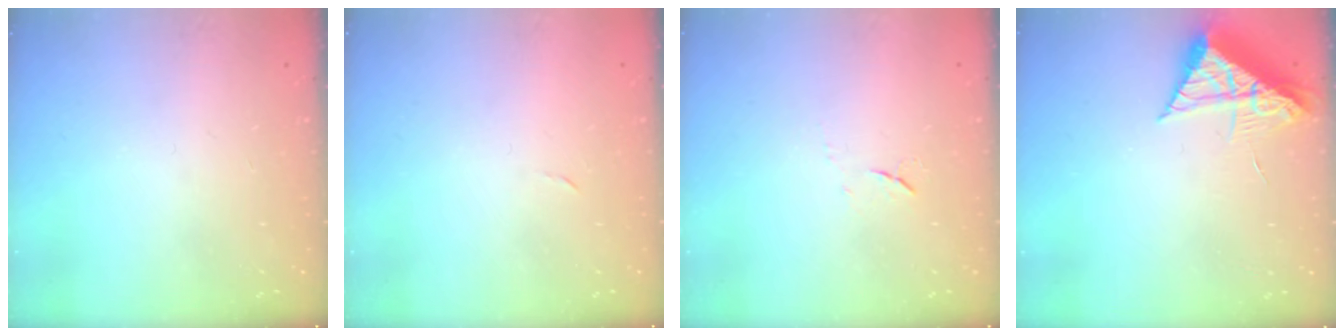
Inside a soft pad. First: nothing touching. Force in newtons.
{"total": 2.3, "press": 2.3, "slide": 0.4}
{"total": 4.6, "press": 4.6, "slide": 0.7}
{"total": 9.4, "press": 9.4, "slide": 0.5}